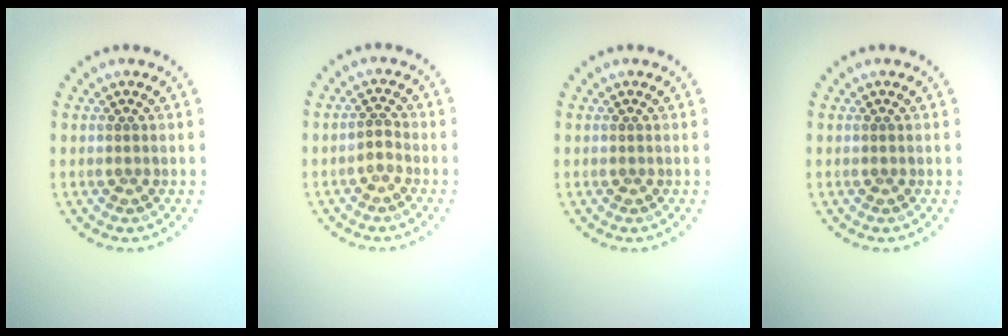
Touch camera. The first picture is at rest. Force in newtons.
{"total": 1.2, "press": 1.0, "slide": 0.7}
{"total": 0.0}
{"total": 0.0}